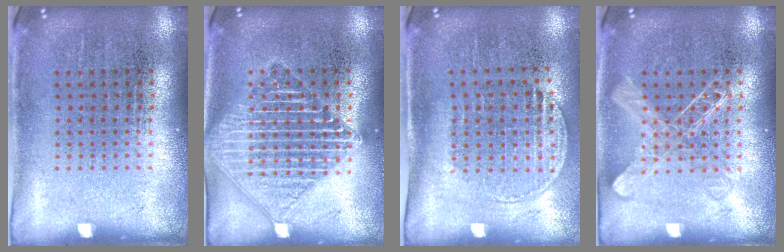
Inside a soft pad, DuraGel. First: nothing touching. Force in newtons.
{"total": 3.1, "press": 3.1, "slide": 0.5}
{"total": 1.5, "press": 1.3, "slide": 0.8}
{"total": 2.0, "press": 1.9, "slide": 0.3}